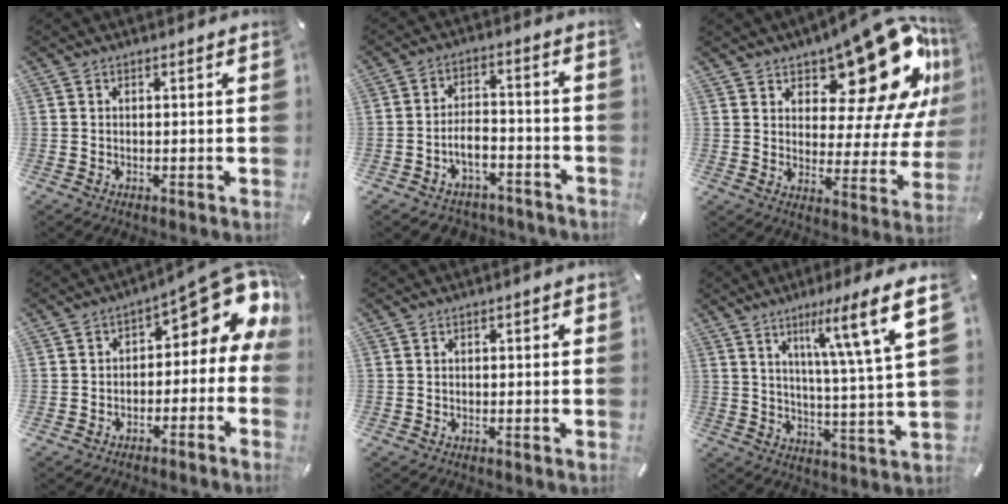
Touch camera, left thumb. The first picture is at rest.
{"total": 6.9, "force": [-3.2, 4.7, 3.9], "torque": [-0.075, 0.017, -0.058]}
{"total": 23.1, "force": [14.7, 10.5, 14.4], "torque": [-0.172, -0.113, 0.242]}
{"total": 10.4, "force": [4.2, 5.5, 7.9], "torque": [-0.088, -0.046, 0.063]}
{"total": 0.7, "force": [-0.3, 0.4, 0.5], "torque": [-0.010, 0.001, -0.006]}
{"total": 15.3, "force": [7.7, 0.9, 13.2], "torque": [-0.203, -0.038, 0.104]}